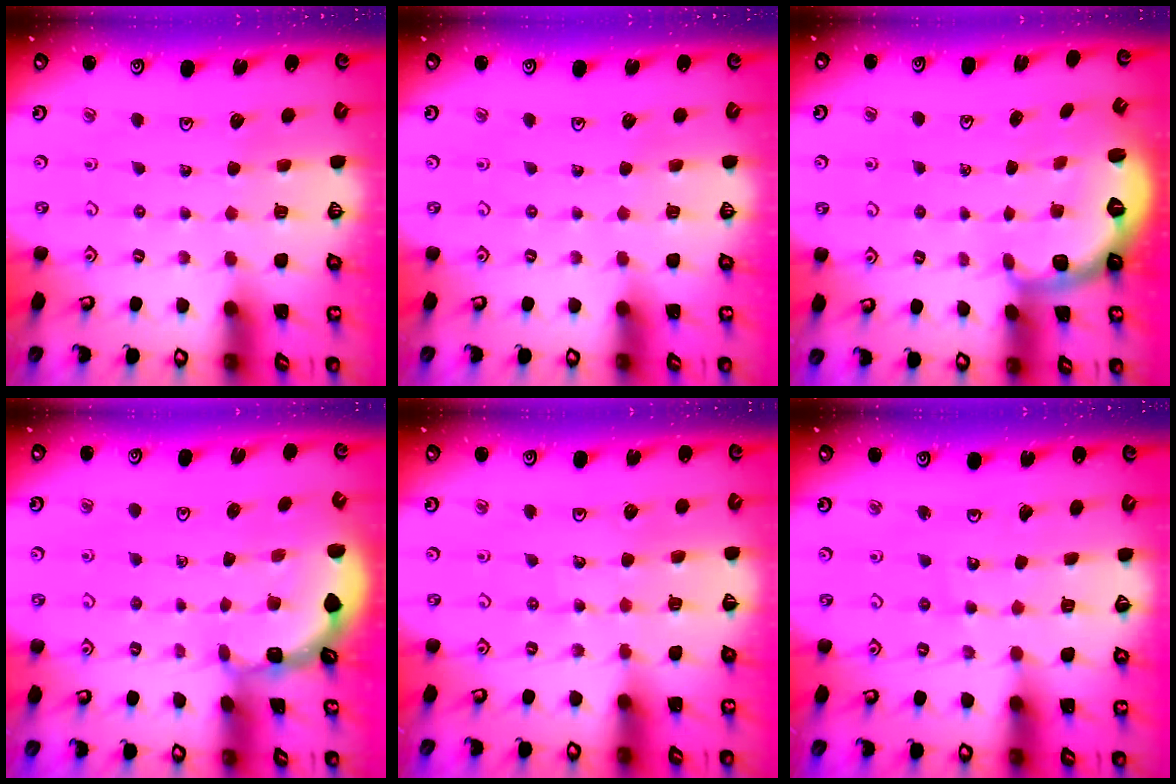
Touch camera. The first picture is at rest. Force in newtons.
{"total": 0.0}
{"total": 2.6, "press": 1.6, "slide": 2.1}
{"total": 1.7, "press": 1.7, "slide": 0.1}
{"total": 6.1, "press": 5.9, "slide": 1.4}
{"total": 7.1, "press": 7.0, "slide": 0.8}